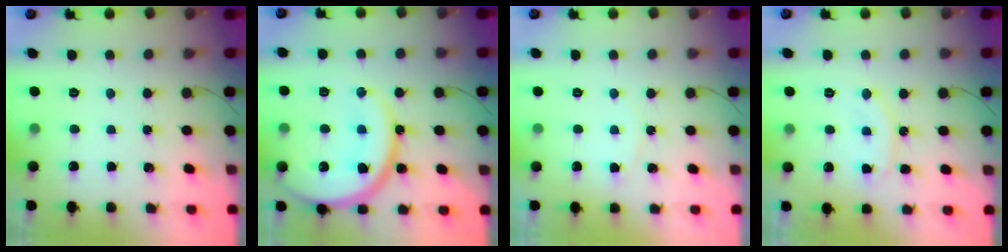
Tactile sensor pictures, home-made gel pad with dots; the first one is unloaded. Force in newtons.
{"total": 18.6, "press": 18.6, "slide": 1.0}
{"total": 2.7, "press": 2.7, "slide": 0.3}
{"total": 9.4, "press": 9.3, "slide": 0.5}